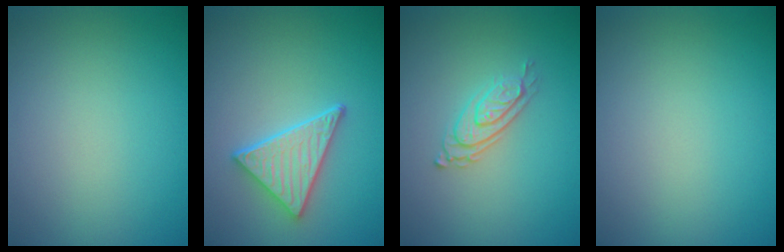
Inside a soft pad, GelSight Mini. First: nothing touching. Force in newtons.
{"total": 4.3, "press": 3.6, "slide": 2.3}
{"total": 2.7, "press": 2.0, "slide": 1.8}
{"total": 0.0}